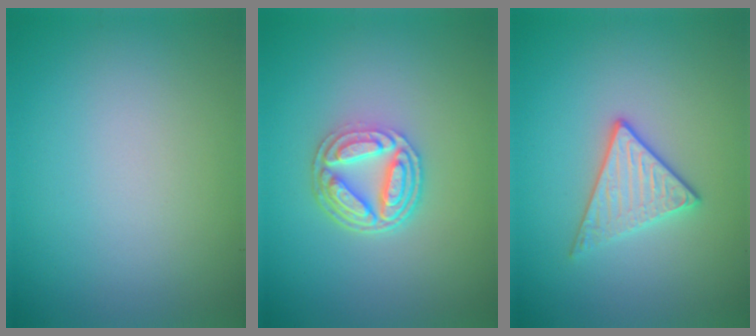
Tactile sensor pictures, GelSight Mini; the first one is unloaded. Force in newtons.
{"total": 4.8, "press": 3.4, "slide": 3.5}
{"total": 2.8, "press": 2.6, "slide": 1.0}